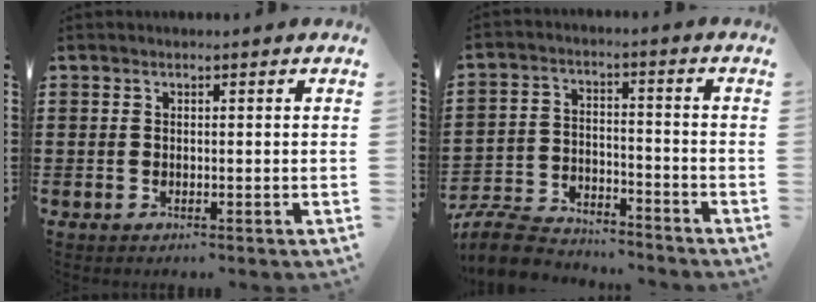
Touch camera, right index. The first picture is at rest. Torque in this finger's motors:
{"motor_torque": [-0.92, 1.07, -1.05, -0.21]}